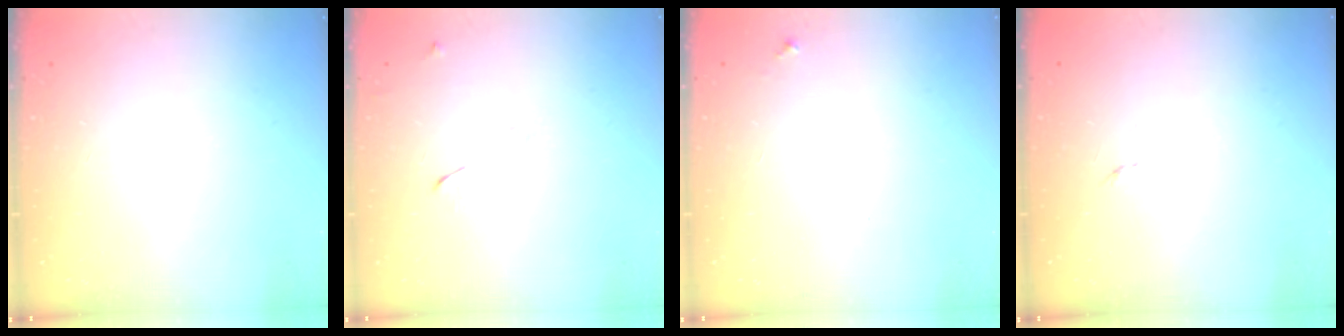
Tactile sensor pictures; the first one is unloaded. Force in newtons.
{"total": 6.2, "press": 6.2, "slide": 0.6}
{"total": 3.3, "press": 3.2, "slide": 0.3}
{"total": 2.6, "press": 2.6, "slide": 0.4}